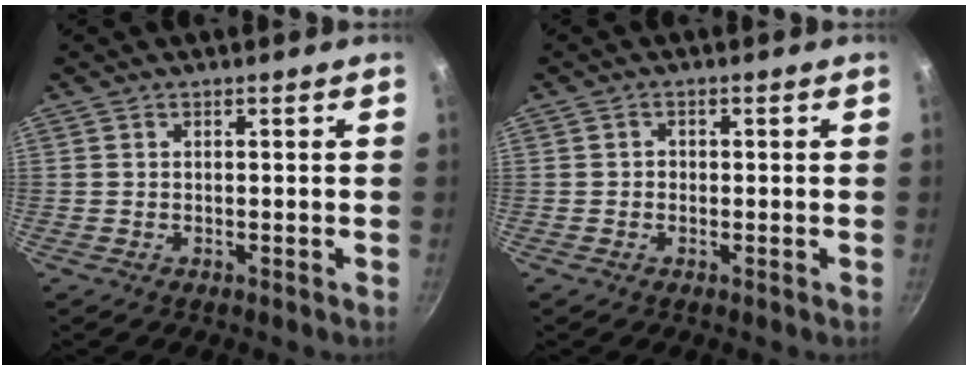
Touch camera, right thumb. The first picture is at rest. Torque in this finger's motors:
{"motor_torque": [-0.73, -0.06, -0.08, 0.26, -0.01]}